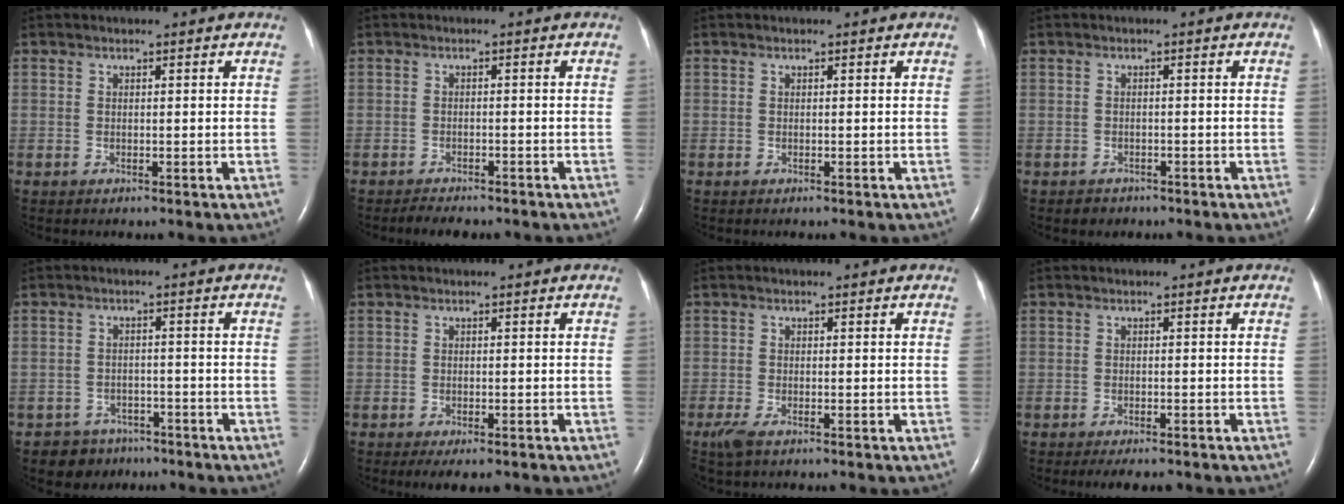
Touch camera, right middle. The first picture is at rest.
{"total": 4.0, "force": [-3.4, 1.1, 1.7], "torque": [-0.032, -0.007, -0.044]}
{"total": 0.0}
{"total": 1.5, "force": [-1.1, 1.0, 0.0], "torque": [-0.009, 0.002, -0.015]}
{"total": 4.8, "force": [-3.6, 3.1, -0.2], "torque": [0.005, 0.009, -0.052]}
{"total": 4.2, "force": [-3.0, 1.3, 2.6], "torque": [-0.033, -0.009, -0.041]}
{"total": 2.4, "force": [-1.6, 0.6, 1.7], "torque": [-0.046, -0.009, -0.031]}
{"total": 4.3, "force": [-3.6, 1.1, 2.1], "torque": [-0.024, -0.007, -0.047]}